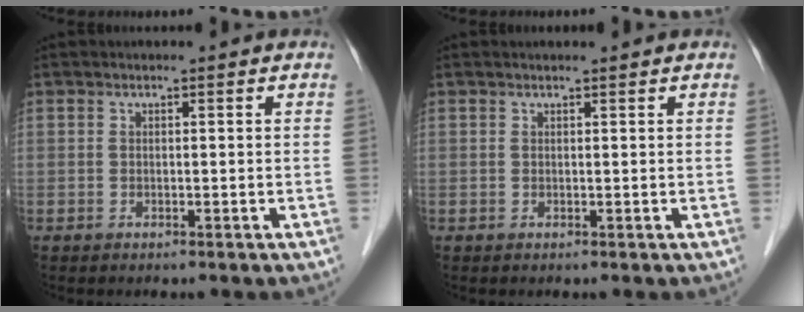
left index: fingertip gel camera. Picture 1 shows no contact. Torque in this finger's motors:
{"motor_torque": [0.27, -0.06, 0.00, -0.02]}